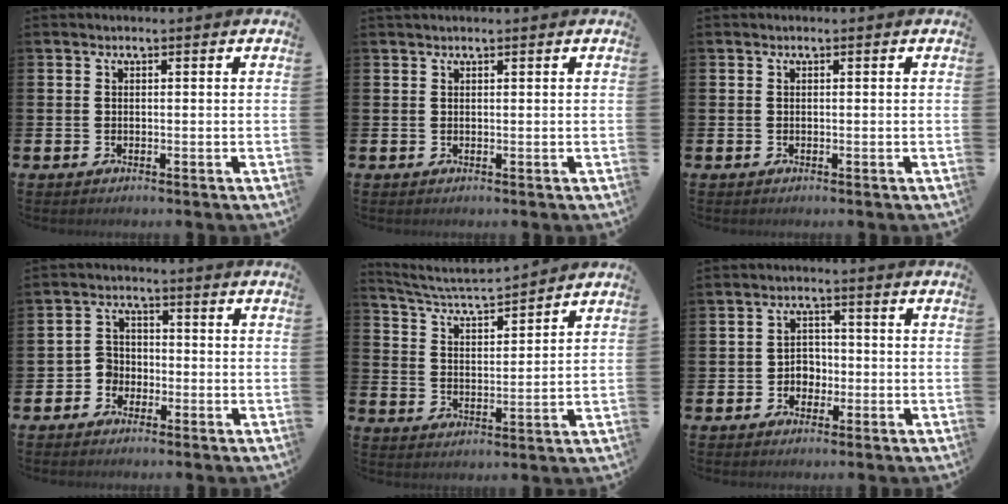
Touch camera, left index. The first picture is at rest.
{"total": 0.6, "force": [0.6, 0.0, 0.1], "torque": [0.002, -0.001, 0.010]}
{"total": 0.0}
{"total": 3.1, "force": [-1.9, 2.4, 0.2], "torque": [-0.018, 0.004, -0.045]}
{"total": 4.9, "force": [4.8, 0.5, 1.0], "torque": [-0.044, -0.037, 0.078]}
{"total": 2.7, "force": [-1.2, 2.4, 0.7], "torque": [-0.017, 0.006, -0.029]}